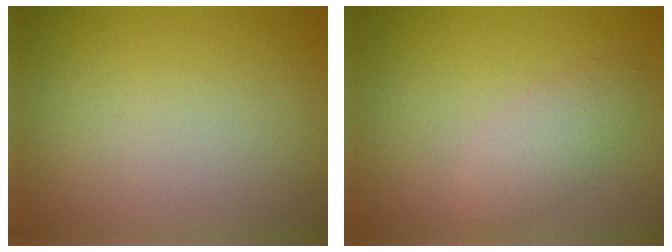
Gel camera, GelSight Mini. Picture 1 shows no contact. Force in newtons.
{"total": 2.4, "press": 2.4, "slide": 0.1}